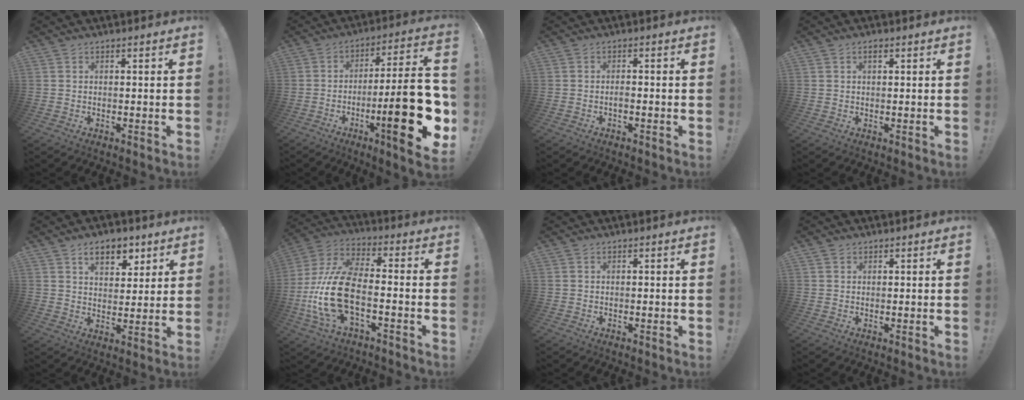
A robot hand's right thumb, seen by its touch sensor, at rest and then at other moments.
{"total": 25.4, "force": [-7.1, 5.7, 23.7], "torque": [-0.361, 0.035, -0.107]}
{"total": 1.4, "force": [-0.8, 0.4, 1.1], "torque": [-0.018, 0.004, -0.015]}
{"total": 1.1, "force": [0.6, 0.5, 0.8], "torque": [-0.009, -0.001, 0.008]}
{"total": 9.5, "force": [5.4, 5.5, 5.5], "torque": [-0.078, -0.020, 0.098]}
{"total": 17.3, "force": [-4.2, 8.5, 14.4], "torque": [-0.305, 0.015, -0.067]}
{"total": 0.0}
{"total": 1.0, "force": [0.6, 0.7, 0.1], "torque": [0.000, 0.000, 0.012]}